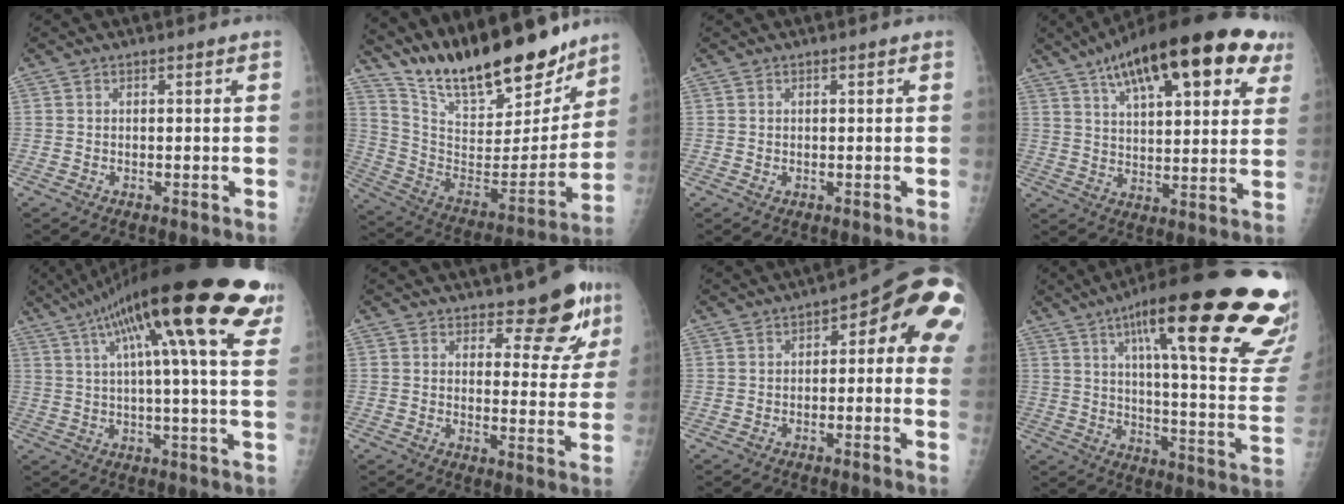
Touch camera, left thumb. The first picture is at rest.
{"total": 25.7, "force": [20.8, 8.0, 12.9], "torque": [-0.179, -0.095, 0.347]}
{"total": 0.6, "force": [0.4, 0.4, 0.2], "torque": [0.001, -0.002, 0.004]}
{"total": 25.2, "force": [13.5, 9.3, 19.2], "torque": [-0.268, -0.004, 0.198]}
{"total": 26.2, "force": [13.8, 4.5, 21.9], "torque": [-0.335, 0.009, 0.191]}
{"total": 9.1, "force": [6.8, 3.8, 4.6], "torque": [-0.025, -0.051, 0.088]}
{"total": 11.5, "force": [2.4, 4.7, 10.3], "torque": [-0.085, 0.026, 0.015]}
{"total": 31.4, "force": [18.8, 5.4, 24.6], "torque": [-0.282, -0.060, 0.266]}